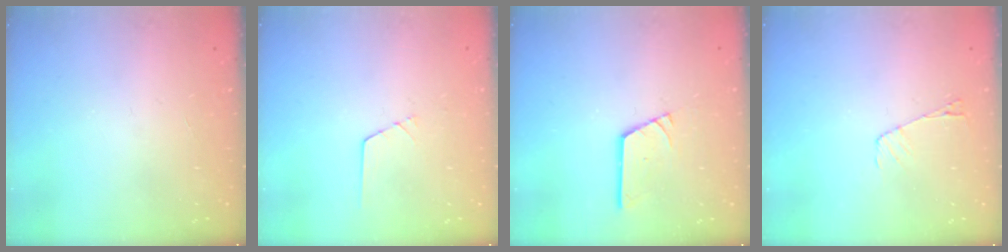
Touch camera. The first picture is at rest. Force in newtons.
{"total": 1.6, "press": 1.6, "slide": 0.0}
{"total": 6.5, "press": 6.4, "slide": 0.5}
{"total": 4.5, "press": 4.5, "slide": 0.5}